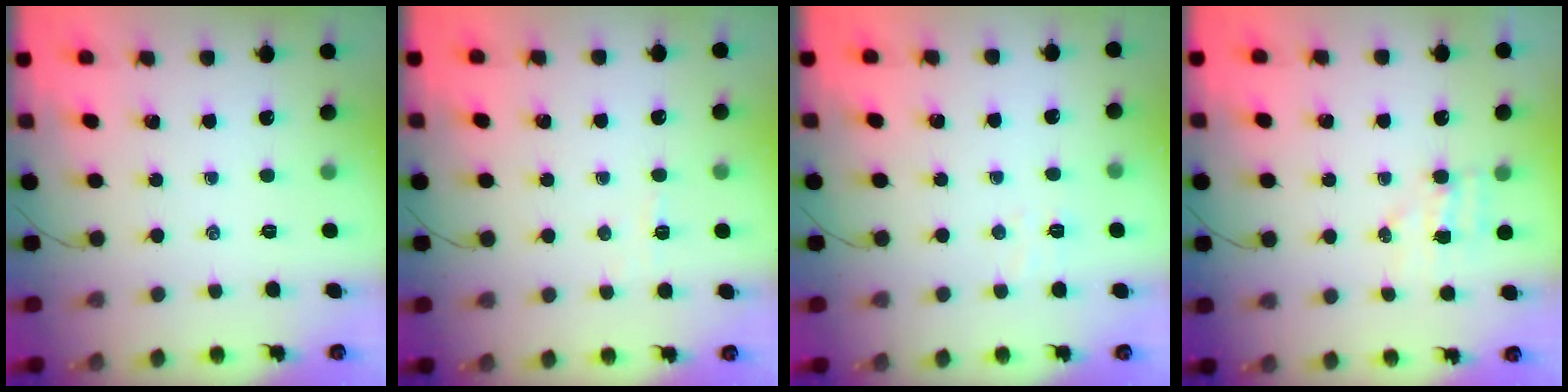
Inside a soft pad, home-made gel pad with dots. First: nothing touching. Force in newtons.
{"total": 2.8, "press": 2.7, "slide": 0.9}
{"total": 3.2, "press": 3.1, "slide": 0.8}
{"total": 3.8, "press": 3.7, "slide": 0.8}